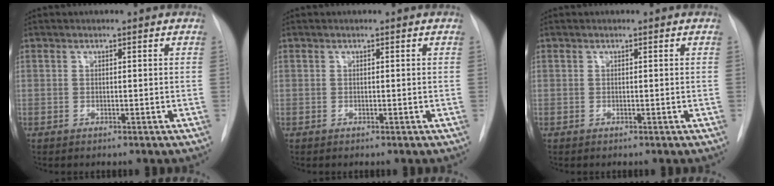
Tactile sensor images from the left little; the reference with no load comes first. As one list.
[{"total": 0.0}, {"total": 0.0}]